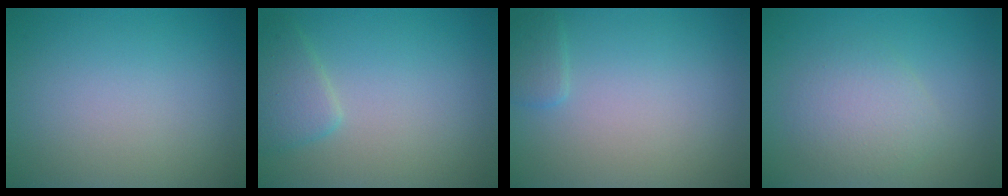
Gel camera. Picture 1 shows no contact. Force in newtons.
{"total": 2.4, "press": 2.4, "slide": 0.1}
{"total": 1.2, "press": 1.2, "slide": 0.1}
{"total": 3.0, "press": 3.0, "slide": 0.0}